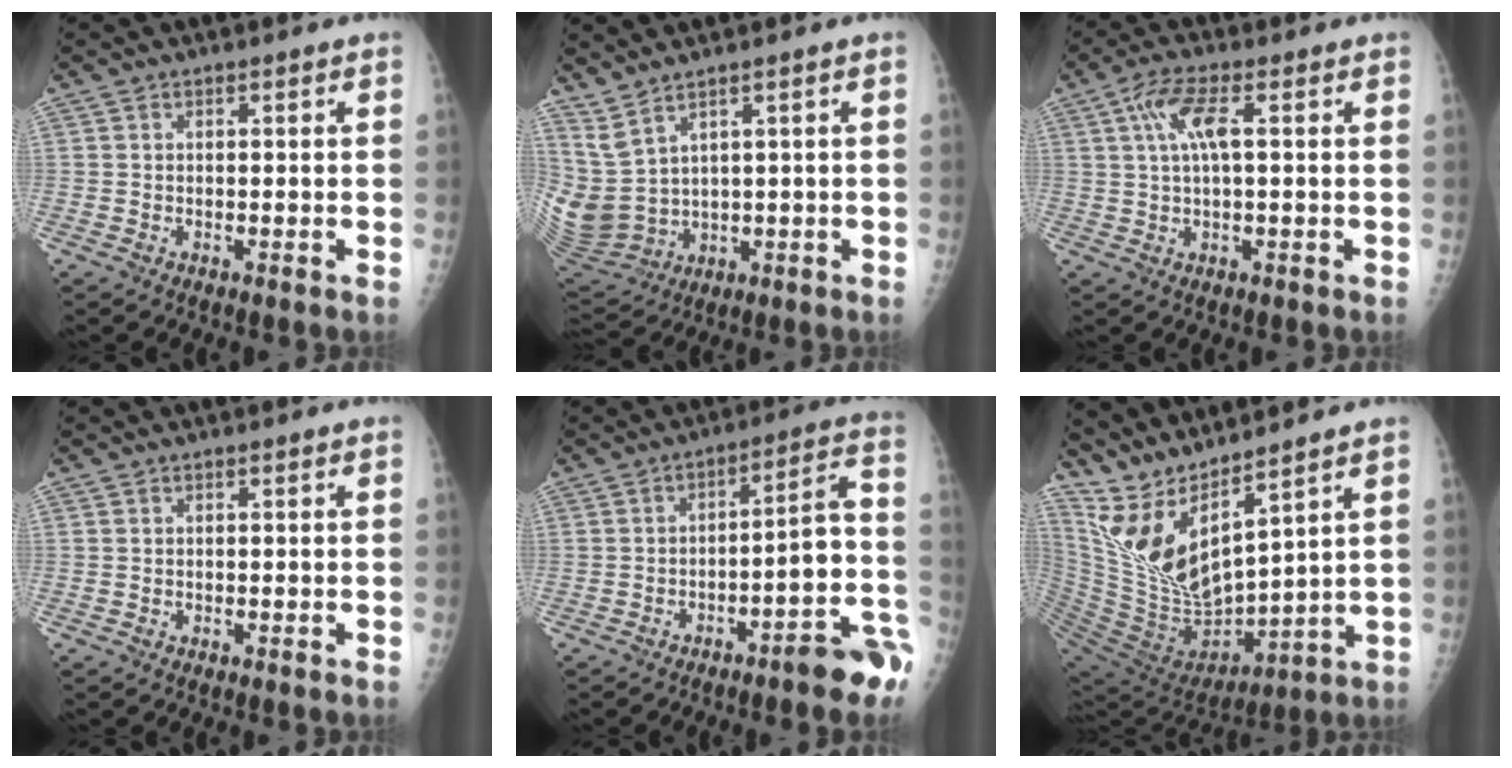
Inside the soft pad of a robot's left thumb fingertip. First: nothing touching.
{"total": 9.6, "force": [4.9, 5.4, 6.3], "torque": [-0.133, -0.027, 0.135]}
{"total": 6.3, "force": [1.7, 1.7, 5.9], "torque": [-0.135, 0.015, 0.033]}
{"total": 0.0}
{"total": 13.6, "force": [-6.5, 2.4, 11.8], "torque": [-0.137, 0.061, -0.093]}
{"total": 15.7, "force": [11.8, 2.5, 10.0], "torque": [-0.184, -0.078, 0.256]}